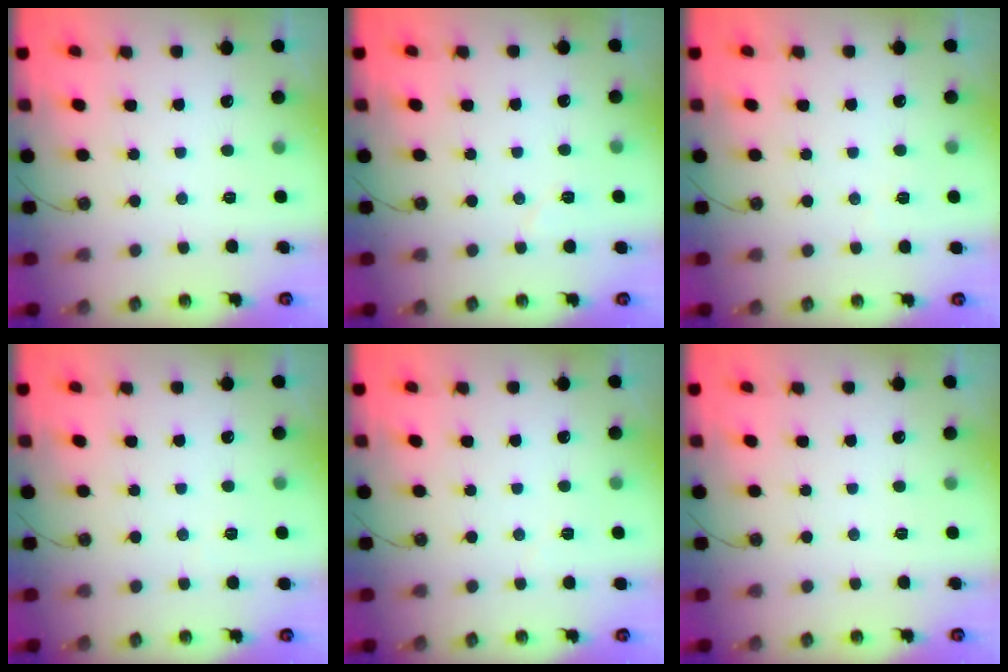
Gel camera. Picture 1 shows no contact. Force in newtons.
{"total": 4.2, "press": 4.0, "slide": 1.3}
{"total": 2.7, "press": 2.5, "slide": 1.1}
{"total": 2.8, "press": 2.5, "slide": 1.1}
{"total": 2.2, "press": 2.2, "slide": 0.7}
{"total": 0.0}